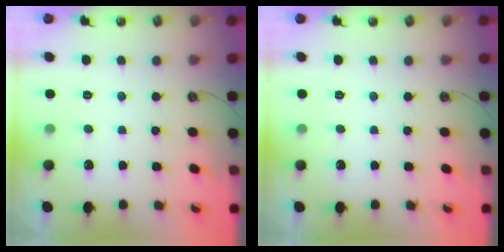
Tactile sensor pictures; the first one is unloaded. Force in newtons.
{"total": 0.0}